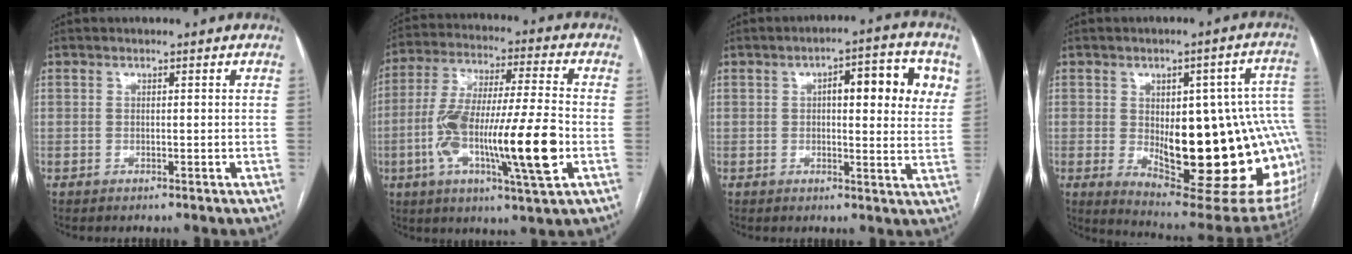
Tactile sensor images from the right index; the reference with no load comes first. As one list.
[{"total": 19.1, "force": [-4.7, 1.9, 18.4], "torque": [-0.337, -0.005, -0.077]}, {"total": 11.3, "force": [3.3, 3.1, 10.4], "torque": [-0.127, 0.021, 0.037]}, {"total": 26.4, "force": [-2.2, 7.9, 25.1], "torque": [-0.270, 0.011, -0.003]}]